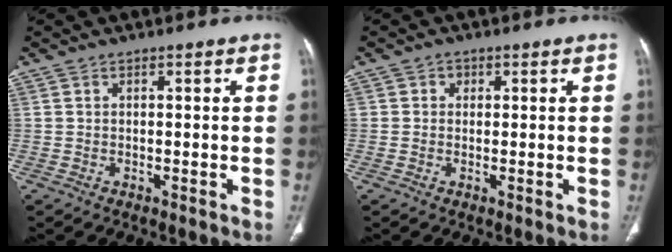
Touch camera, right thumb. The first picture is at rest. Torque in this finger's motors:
{"motor_torque": [-0.09, 0.34, 0.11, 0.58, -0.02]}